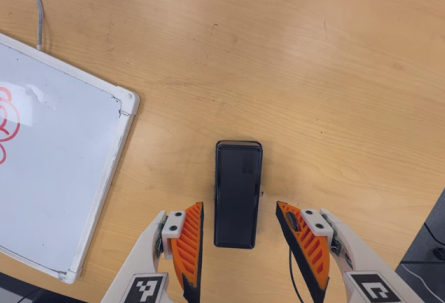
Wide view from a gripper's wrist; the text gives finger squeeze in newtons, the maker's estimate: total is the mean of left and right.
{"total": 0.0}